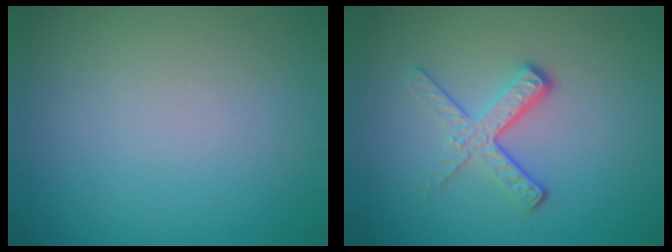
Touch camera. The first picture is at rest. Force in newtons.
{"total": 3.6, "press": 2.2, "slide": 2.8}